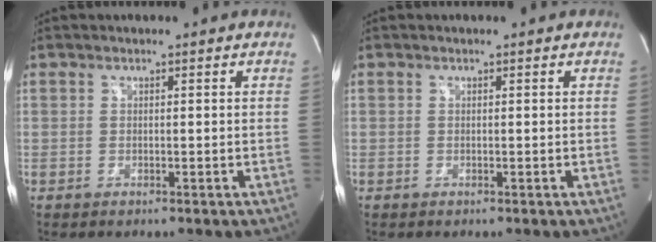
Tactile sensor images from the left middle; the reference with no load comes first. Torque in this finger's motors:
{"motor_torque": [0.00, 0.00, 0.00, 0.00]}